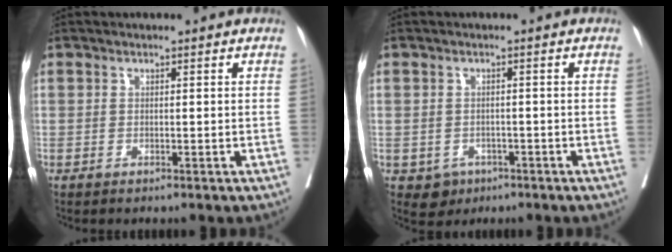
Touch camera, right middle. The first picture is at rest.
{"total": 2.8, "force": [-1.3, 2.4, 0.6], "torque": [-0.003, 0.006, -0.013]}